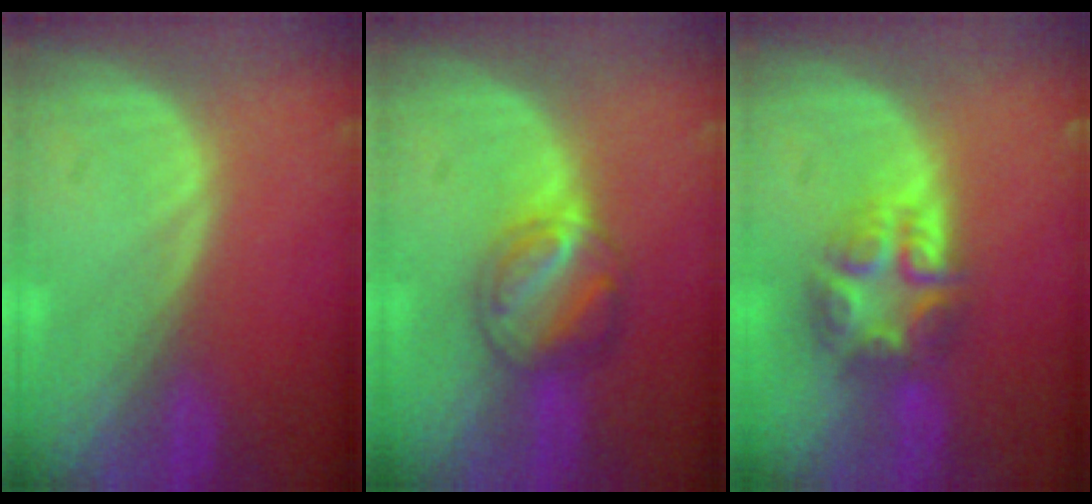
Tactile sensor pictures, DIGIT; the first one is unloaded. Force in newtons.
{"total": 5.8, "press": 5.8, "slide": 0.6}
{"total": 7.8, "press": 6.7, "slide": 4.1}